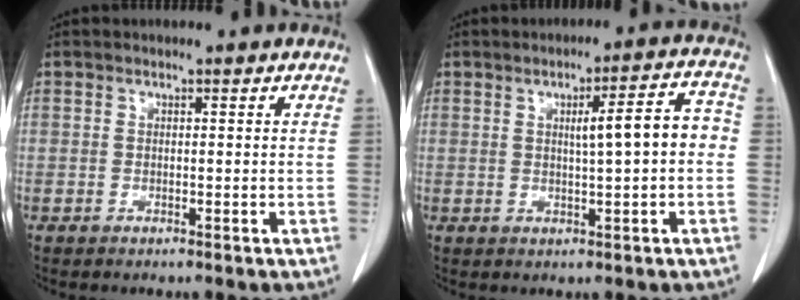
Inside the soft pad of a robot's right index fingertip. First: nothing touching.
{"total": 6.8, "force": [0.2, 0.7, 6.7], "torque": [-0.095, 0.020, 0.001]}